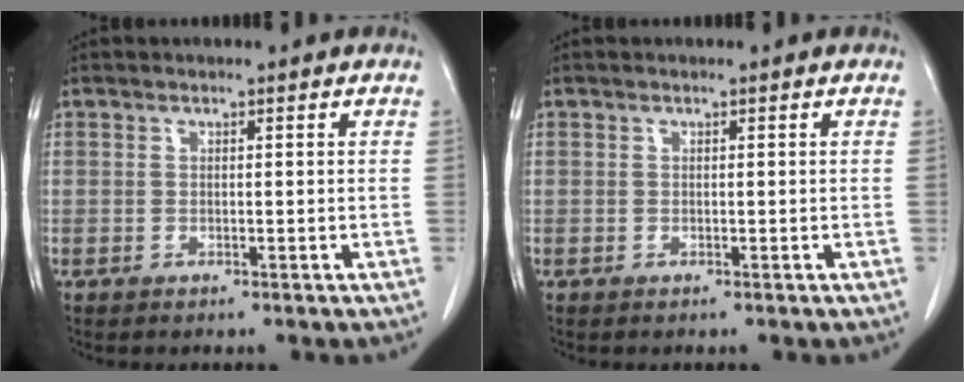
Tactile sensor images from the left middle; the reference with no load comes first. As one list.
[{"total": 0.0}]